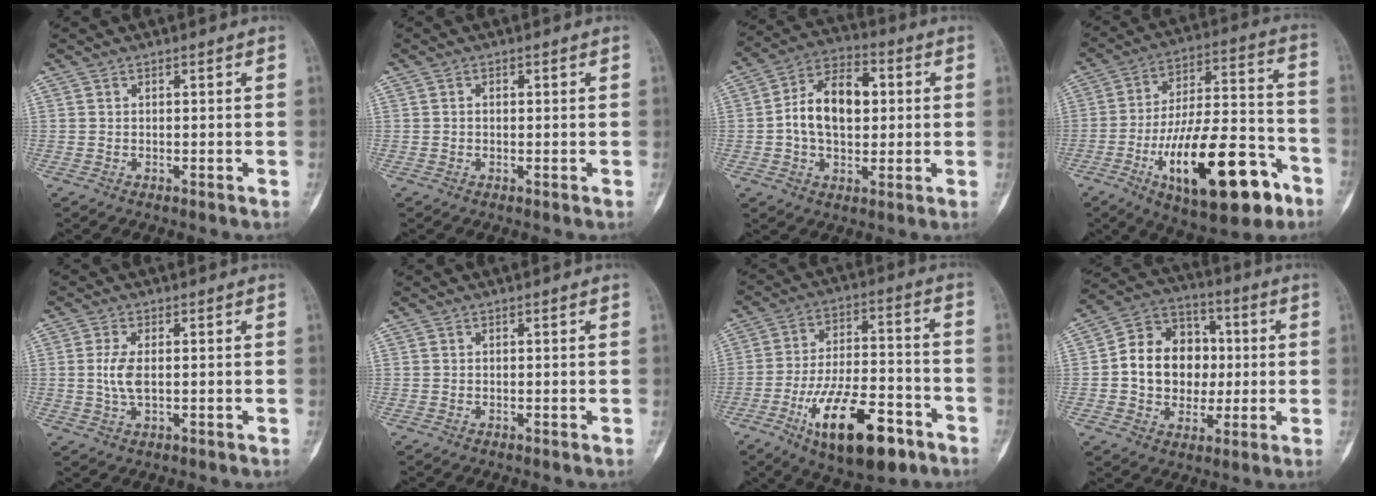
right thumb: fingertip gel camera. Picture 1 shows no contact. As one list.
[{"total": 0.6, "force": [0.0, 0.5, 0.4], "torque": [-0.007, 0.001, -0.001]}, {"total": 13.4, "force": [0.9, 8.4, 10.3], "torque": [-0.159, 0.024, 0.008]}, {"total": 25.0, "force": [-11.1, 9.6, 20.3], "torque": [-0.325, 0.058, -0.166]}, {"total": 4.5, "force": [0.2, 2.0, 4.0], "torque": [-0.093, -0.003, 0.007]}, {"total": 0.0}, {"total": 19.5, "force": [-9.7, 8.2, 14.9], "torque": [-0.236, 0.053, -0.150]}, {"total": 15.4, "force": [0.2, 12.4, 9.0], "torque": [-0.099, 0.029, 0.002]}]